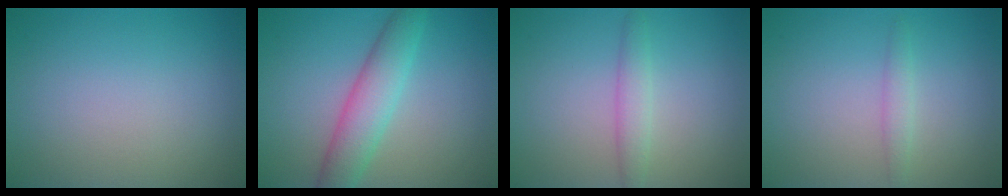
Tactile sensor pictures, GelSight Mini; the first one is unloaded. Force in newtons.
{"total": 4.6, "press": 4.6, "slide": 0.1}
{"total": 1.9, "press": 1.9, "slide": 0.0}
{"total": 1.3, "press": 1.3, "slide": 0.0}